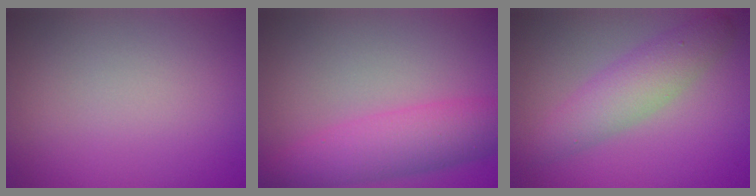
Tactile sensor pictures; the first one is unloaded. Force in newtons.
{"total": 5.1, "press": 5.1, "slide": 0.3}
{"total": 4.1, "press": 4.1, "slide": 0.0}